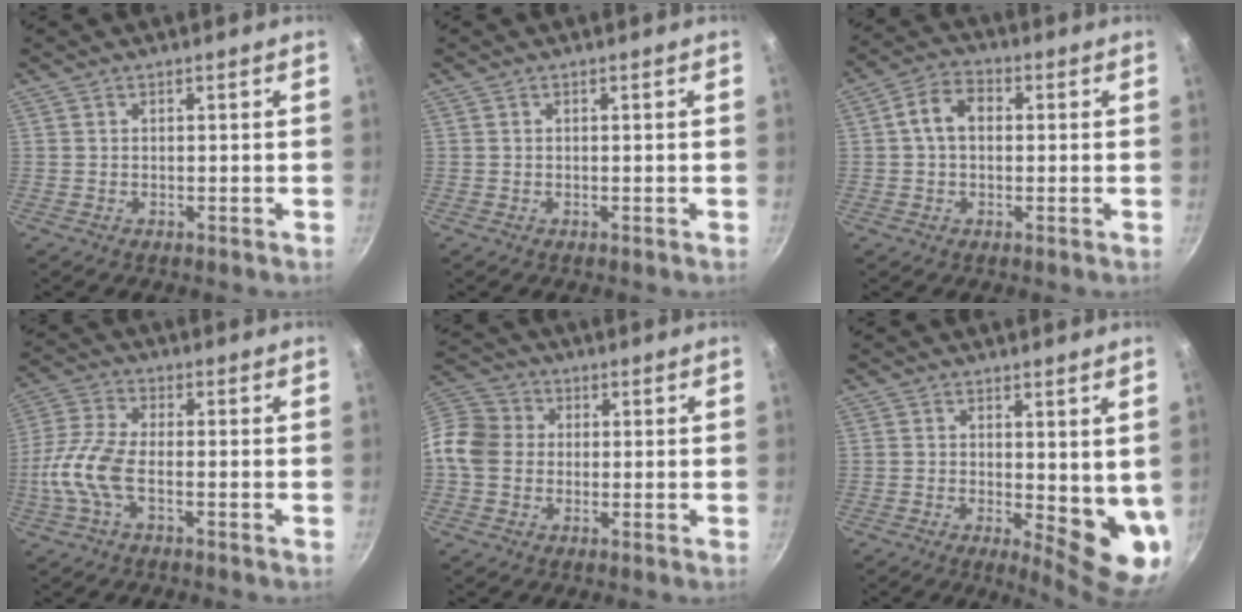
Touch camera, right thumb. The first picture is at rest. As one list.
[{"total": 0.0}, {"total": 6.5, "force": [0.5, 4.6, 4.6], "torque": [-0.069, 0.019, -0.002]}, {"total": 9.1, "force": [-2.6, 3.7, 7.9], "torque": [-0.177, 0.019, -0.067]}, {"total": 9.7, "force": [-0.4, 8.3, 4.9], "torque": [-0.071, 0.021, -0.032]}, {"total": 9.3, "force": [0.5, 3.8, 8.5], "torque": [-0.089, -0.025, 0.011]}]